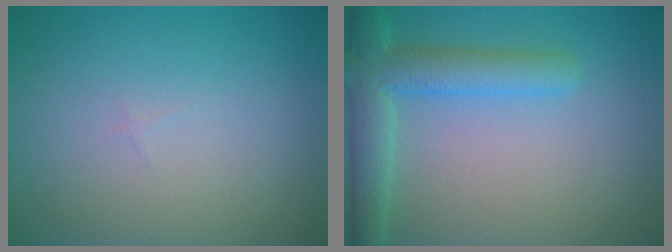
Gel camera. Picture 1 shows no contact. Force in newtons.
{"total": 4.9, "press": 4.9, "slide": 0.3}